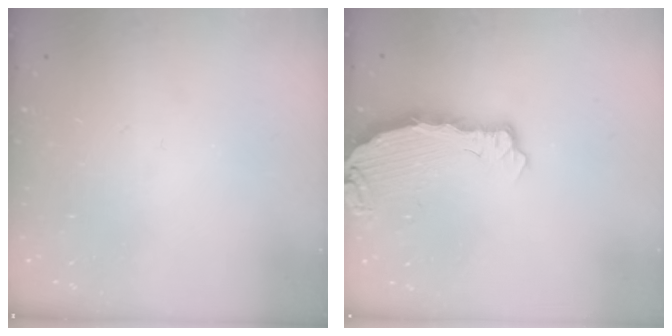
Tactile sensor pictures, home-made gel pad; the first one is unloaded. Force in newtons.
{"total": 4.8, "press": 4.8, "slide": 0.4}